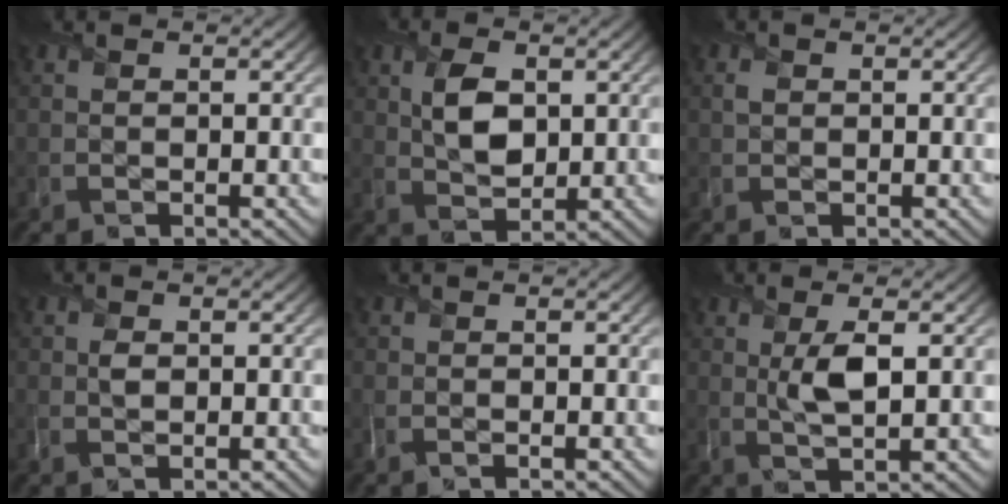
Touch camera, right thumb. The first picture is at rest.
{"total": 5.1, "force": [1.3, 3.2, 3.8], "torque": [-0.078, 0.000, 0.023]}
{"total": 0.8, "force": [0.3, 0.6, 0.3], "torque": [-0.008, 0.000, 0.005]}
{"total": 0.7, "force": [0.5, 0.4, 0.3], "torque": [-0.001, 0.002, 0.009]}
{"total": 0.5, "force": [-0.3, 0.3, 0.2], "torque": [-0.008, -0.003, -0.007]}
{"total": 3.7, "force": [1.2, 0.9, 3.4], "torque": [-0.066, 0.000, 0.024]}